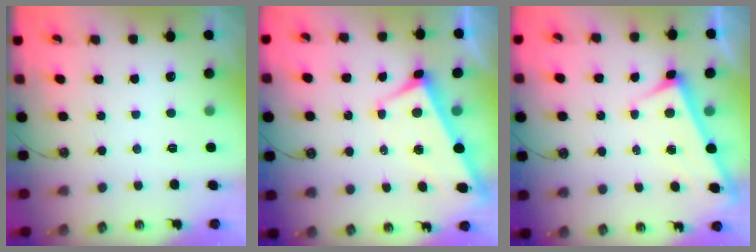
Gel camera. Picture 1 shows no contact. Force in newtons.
{"total": 2.9, "press": 2.8, "slide": 0.9}
{"total": 3.2, "press": 3.2, "slide": 0.1}